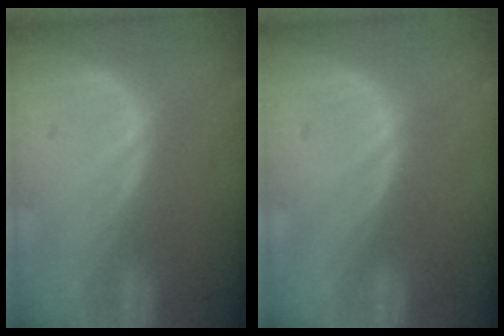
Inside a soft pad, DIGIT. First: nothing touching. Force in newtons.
{"total": 0.0}